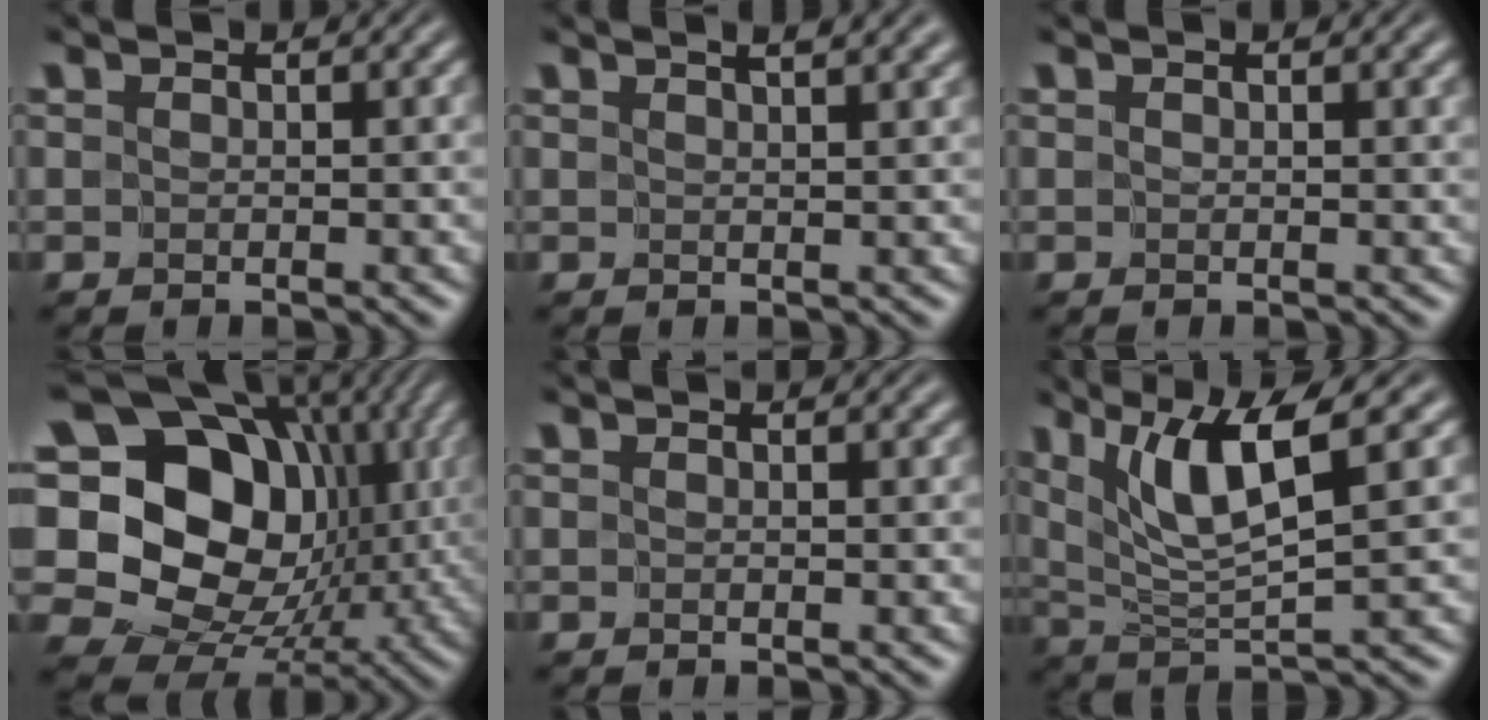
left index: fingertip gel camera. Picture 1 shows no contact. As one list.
[{"total": 4.9, "force": [3.3, 1.9, 3.1], "torque": [-0.013, 0.026, 0.019]}, {"total": 1.2, "force": [0.7, 0.1, 1.0], "torque": [-0.010, -0.003, 0.010]}, {"total": 19.0, "force": [3.2, 15.2, 11.0], "torque": [-0.211, 0.022, 0.059]}, {"total": 0.8, "force": [0.6, 0.3, 0.5], "torque": [-0.003, -0.003, 0.008]}, {"total": 6.6, "force": [2.8, 1.1, 5.9], "torque": [-0.105, -0.001, 0.055]}]